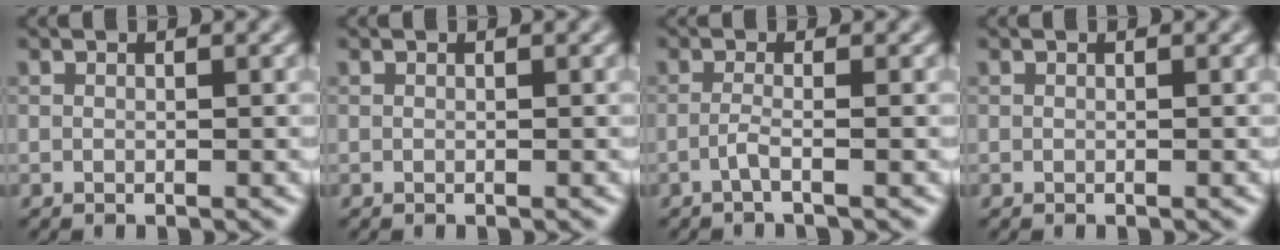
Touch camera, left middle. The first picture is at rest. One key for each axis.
{"total": 0.0}
{"total": 1.6, "fx": -0.6, "fy": 0.3, "fz": 1.4, "tx": -0.025, "ty": 0.000, "tz": -0.020}
{"total": 0.0}